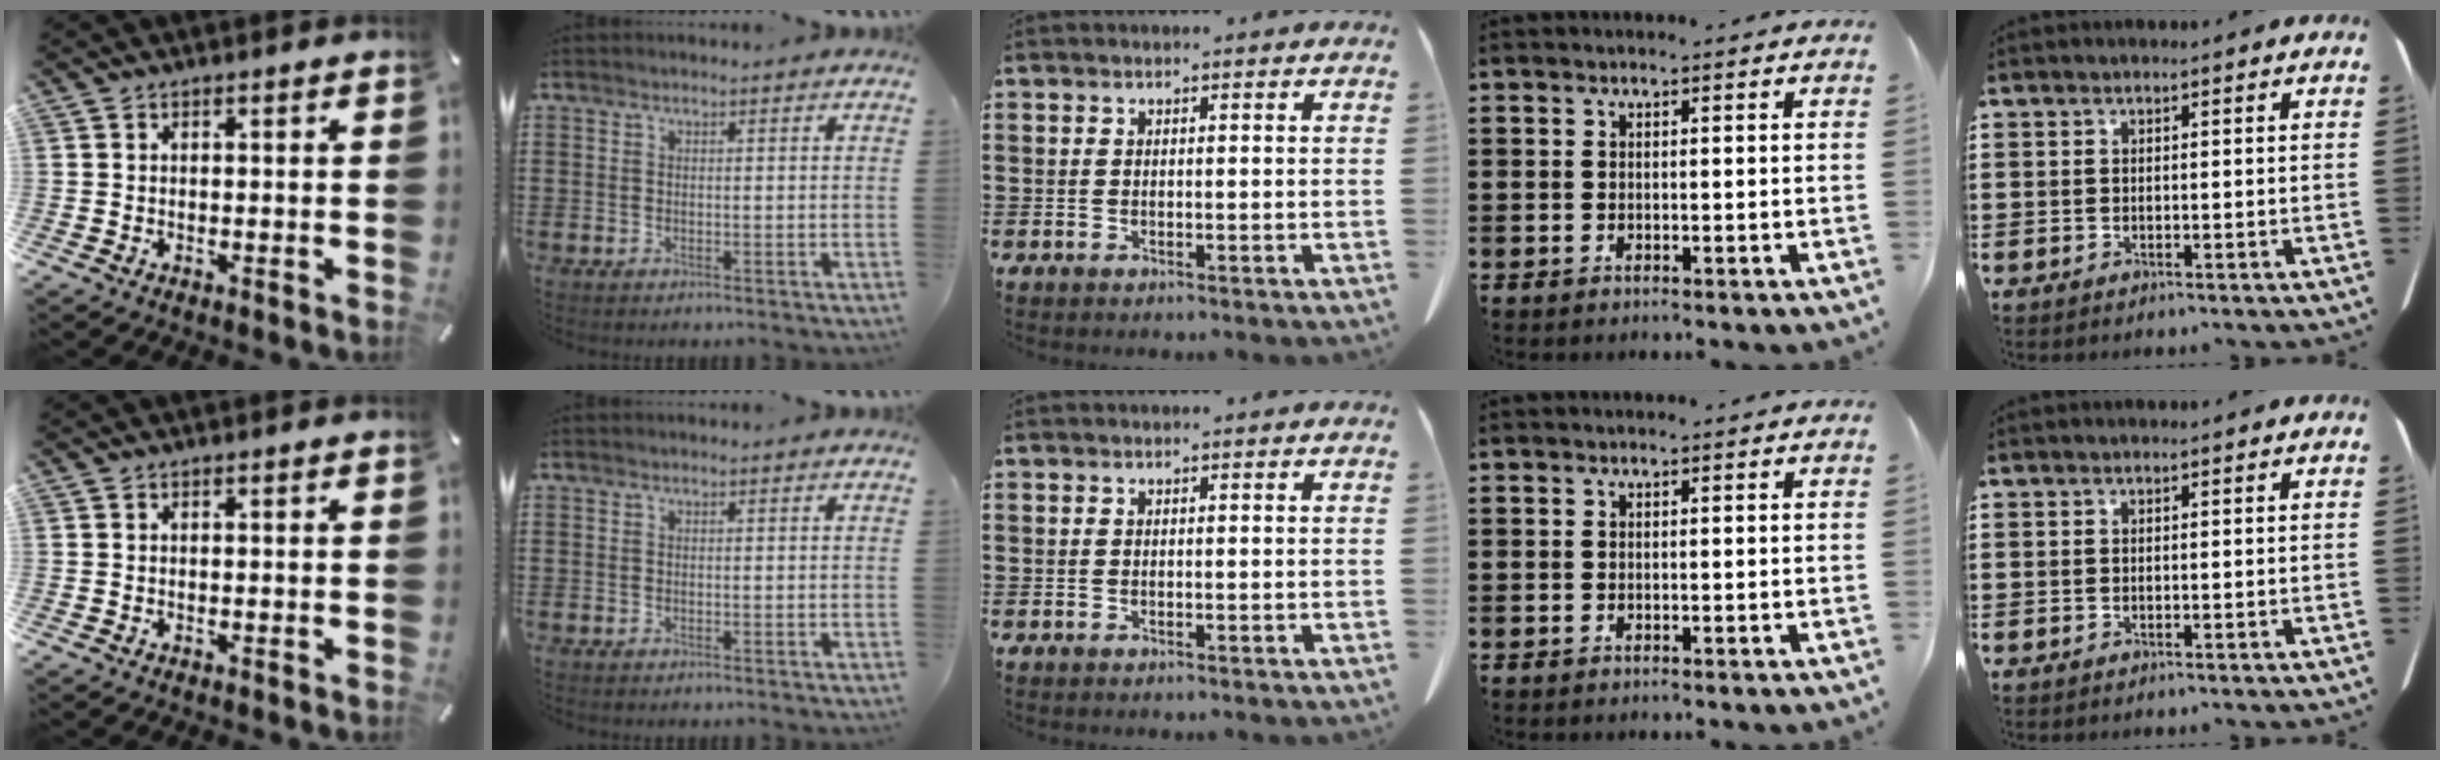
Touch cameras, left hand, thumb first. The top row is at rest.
{}